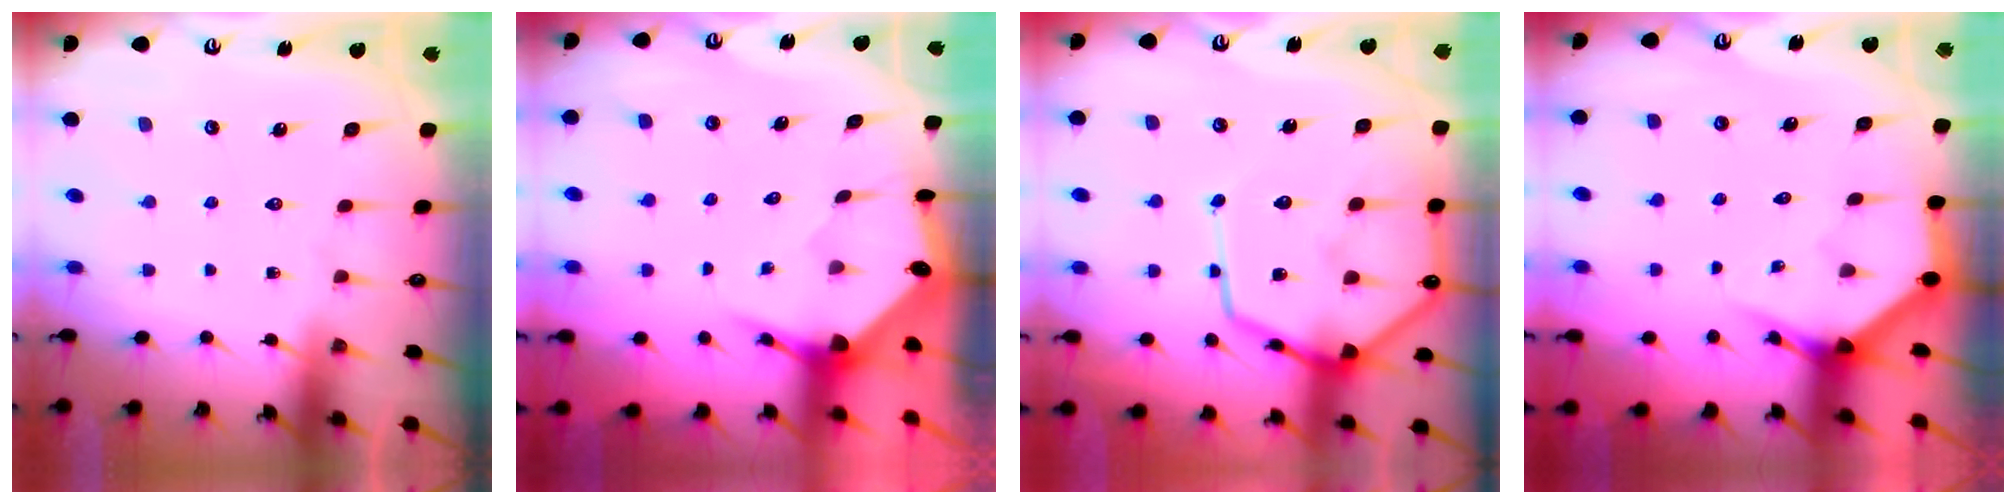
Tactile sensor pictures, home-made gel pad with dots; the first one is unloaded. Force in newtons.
{"total": 3.6, "press": 3.6, "slide": 0.5}
{"total": 15.1, "press": 15.0, "slide": 1.5}
{"total": 3.9, "press": 3.9, "slide": 0.4}